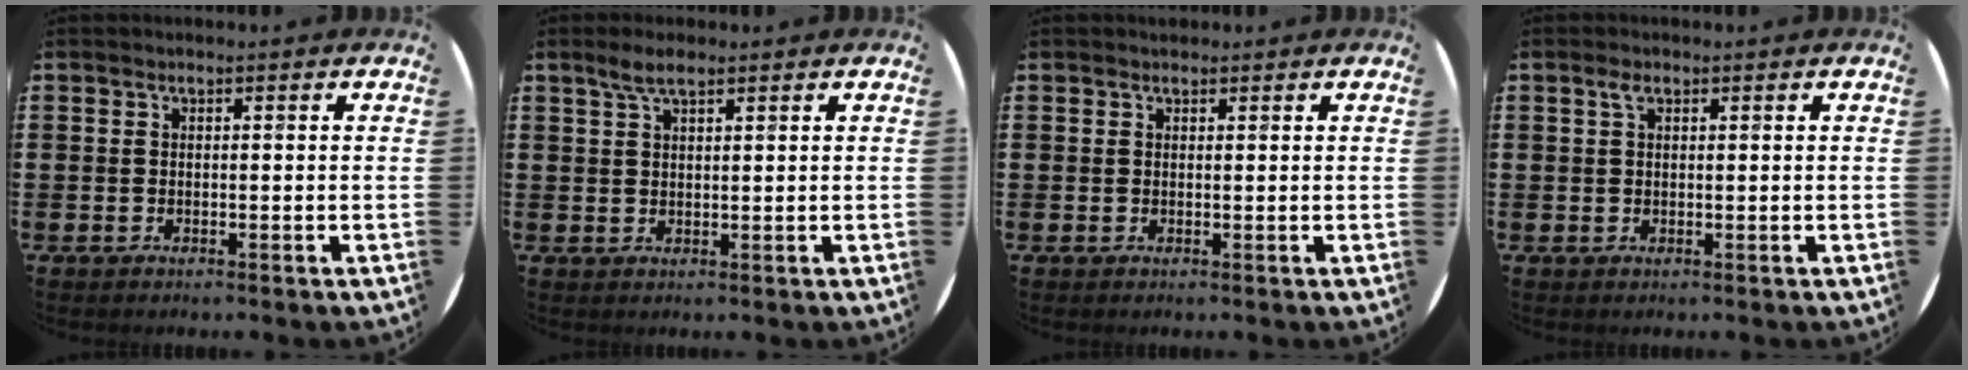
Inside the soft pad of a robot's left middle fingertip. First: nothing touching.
{"total": 3.0, "force": [2.2, 0.8, 1.9], "torque": [-0.041, 0.006, 0.039]}
{"total": 0.5, "force": [0.5, 0.2, -0.1], "torque": [0.001, 0.003, 0.009]}
{"total": 1.4, "force": [0.7, 0.7, 1.0], "torque": [-0.014, 0.001, 0.010]}